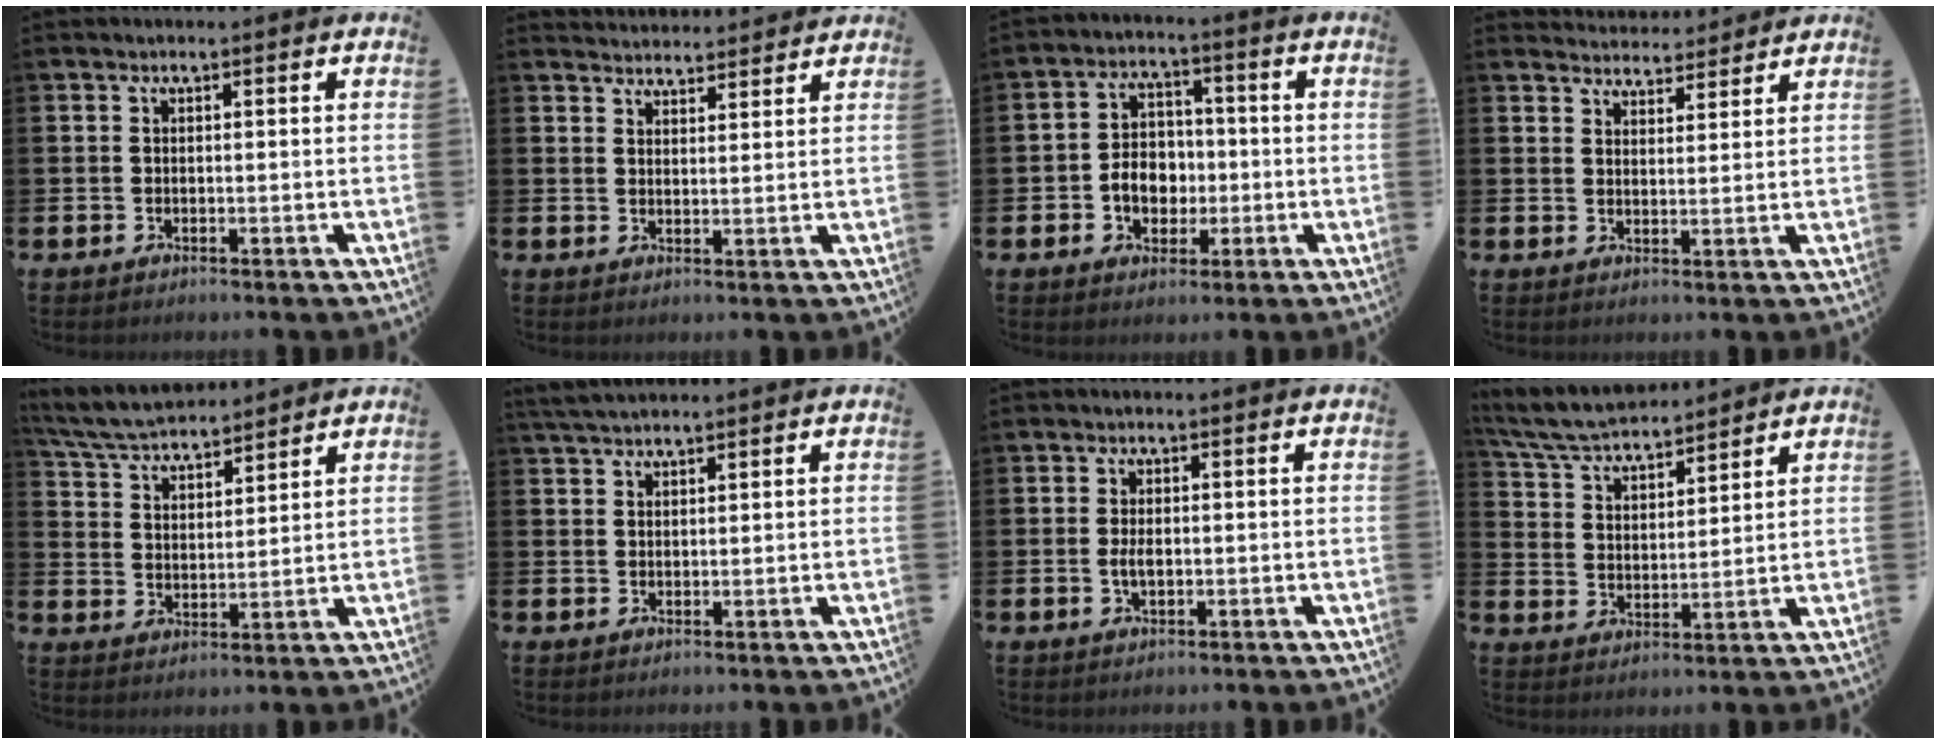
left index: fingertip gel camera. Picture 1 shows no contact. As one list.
[{"total": 3.4, "force": [3.3, 0.6, -0.2], "torque": [-0.004, -0.018, 0.062]}, {"total": 5.4, "force": [-1.1, 4.4, 3.0], "torque": [-0.043, 0.003, -0.028]}, {"total": 3.9, "force": [3.8, 0.8, -0.4], "torque": [-0.002, -0.023, 0.068]}, {"total": 5.8, "force": [5.6, 1.0, 1.0], "torque": [-0.046, -0.033, 0.100]}, {"total": 2.9, "force": [2.7, 0.7, 1.0], "torque": [-0.023, -0.006, 0.050]}, {"total": 2.1, "force": [-0.1, 1.0, 1.8], "torque": [-0.029, 0.000, -0.005]}, {"total": 6.1, "force": [5.9, 1.0, 1.4], "torque": [-0.055, -0.035, 0.104]}]